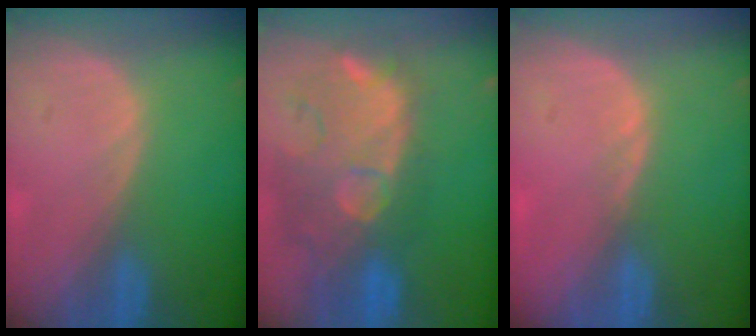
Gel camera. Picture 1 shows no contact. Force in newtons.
{"total": 12.9, "press": 11.3, "slide": 6.2}
{"total": 0.7, "press": 0.7, "slide": 0.2}